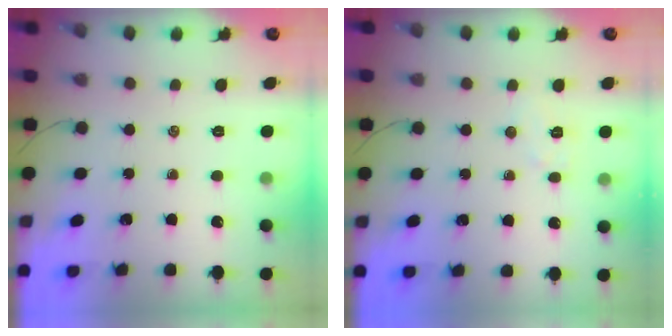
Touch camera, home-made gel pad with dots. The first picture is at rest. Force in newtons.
{"total": 5.2, "press": 5.1, "slide": 1.1}